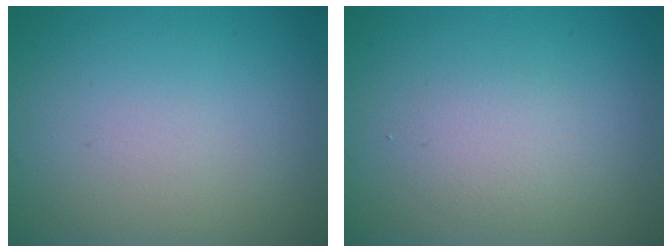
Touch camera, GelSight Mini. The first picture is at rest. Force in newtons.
{"total": 1.6, "press": 1.6, "slide": 0.1}